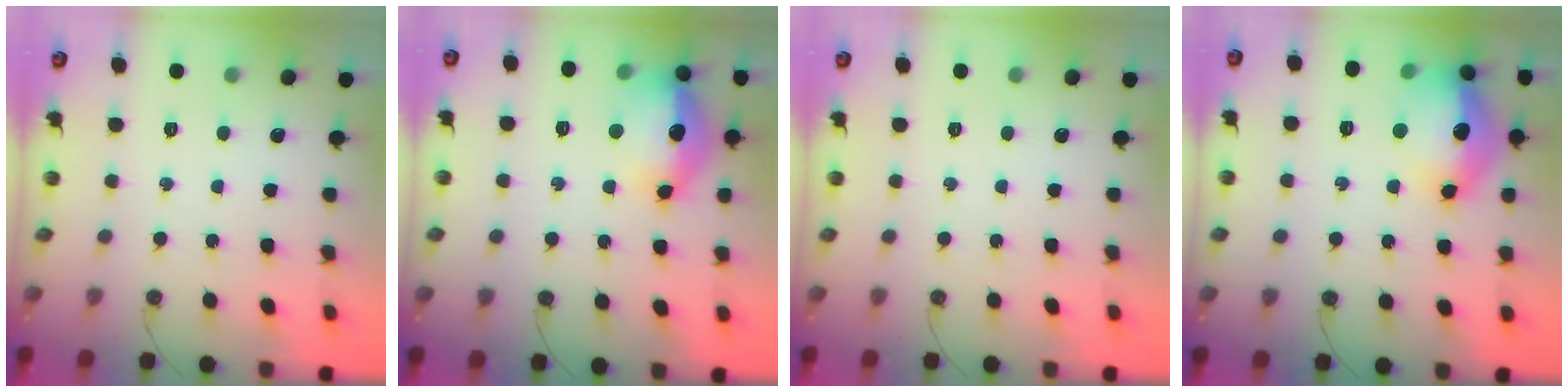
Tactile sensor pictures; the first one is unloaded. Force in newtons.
{"total": 16.5, "press": 16.4, "slide": 1.5}
{"total": 0.0}
{"total": 18.6, "press": 18.5, "slide": 1.6}